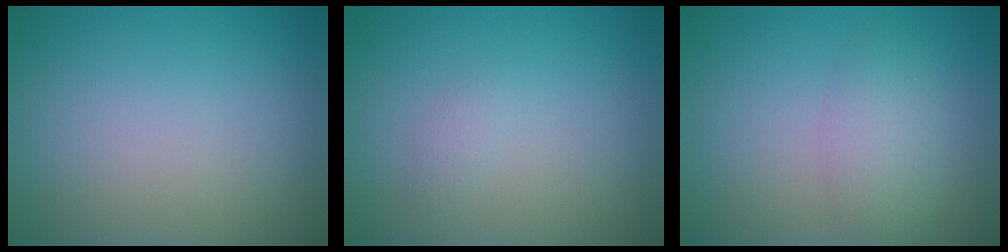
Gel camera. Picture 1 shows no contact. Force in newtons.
{"total": 0.7, "press": 0.7, "slide": 0.1}
{"total": 2.7, "press": 2.7, "slide": 0.1}